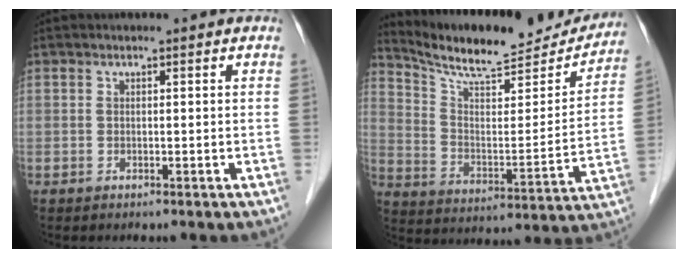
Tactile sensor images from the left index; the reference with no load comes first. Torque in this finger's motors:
{"motor_torque": [-0.07, -0.37, 0.14, 0.05]}